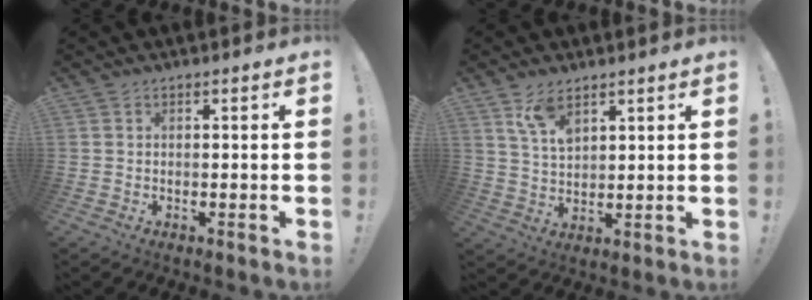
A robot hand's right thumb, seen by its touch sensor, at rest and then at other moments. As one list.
[{"total": 8.0, "force": [5.6, 3.6, 4.5], "torque": [-0.084, -0.025, 0.104]}]